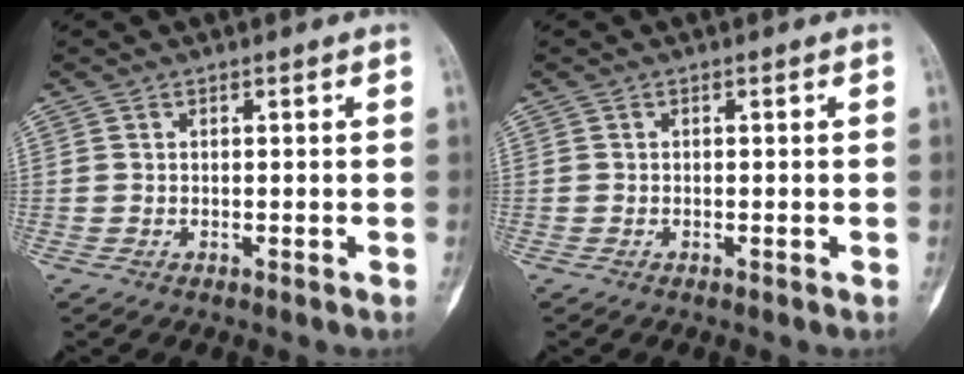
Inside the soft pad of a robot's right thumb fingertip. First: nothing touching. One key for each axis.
{"total": 0.0}